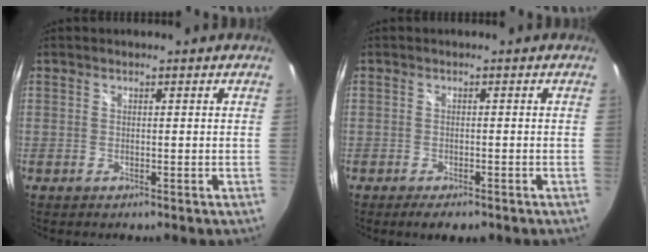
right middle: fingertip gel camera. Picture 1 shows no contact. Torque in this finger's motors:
{"motor_torque": [0.06, -0.41, -0.19, -0.06]}